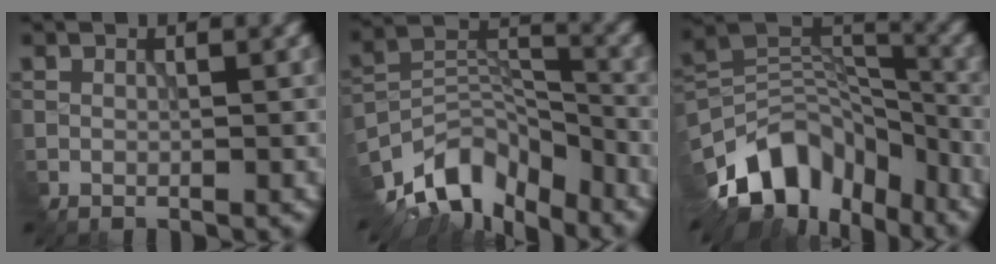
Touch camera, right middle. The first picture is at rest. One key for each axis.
{"total": 8.6, "fx": -6.8, "fy": 3.9, "fz": 3.6, "tx": -0.054, "ty": -0.001, "tz": -0.141}
{"total": 11.1, "fx": -7.3, "fy": 6.3, "fz": 5.4, "tx": -0.088, "ty": 0.011, "tz": -0.140}